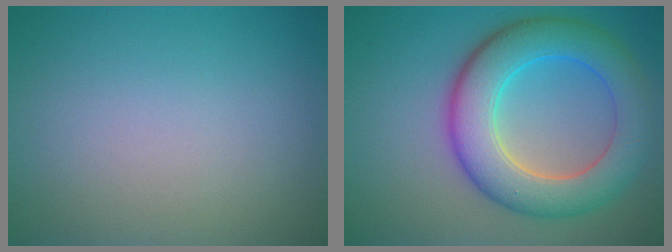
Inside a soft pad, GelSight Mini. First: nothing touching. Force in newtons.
{"total": 8.3, "press": 8.3, "slide": 0.1}